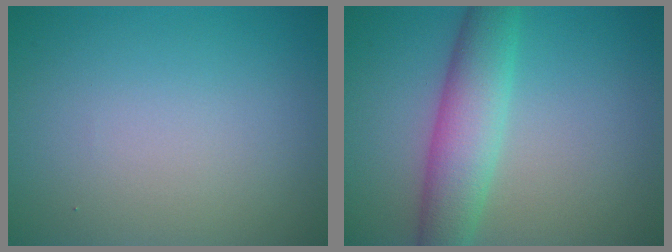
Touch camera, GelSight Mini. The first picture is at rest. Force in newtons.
{"total": 6.1, "press": 6.1, "slide": 0.1}